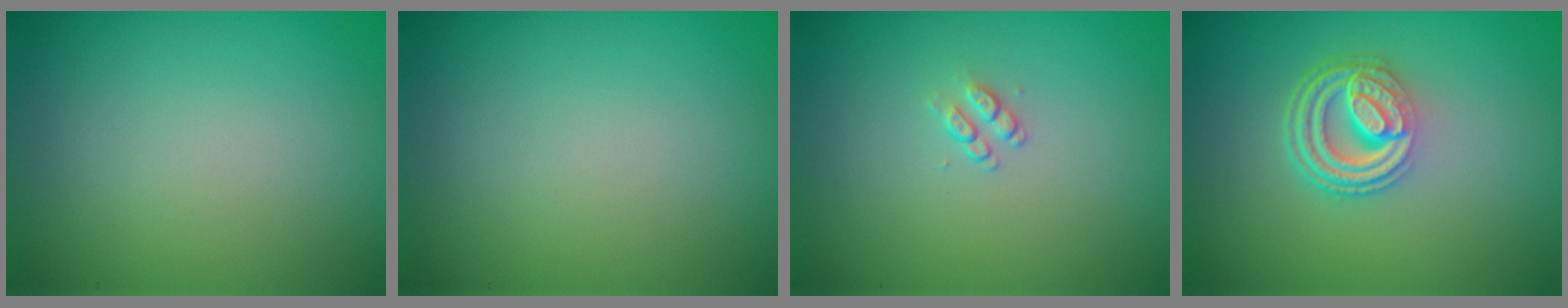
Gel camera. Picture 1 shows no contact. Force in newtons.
{"total": 0.0}
{"total": 1.1, "press": 0.7, "slide": 0.8}
{"total": 4.7, "press": 3.4, "slide": 3.3}